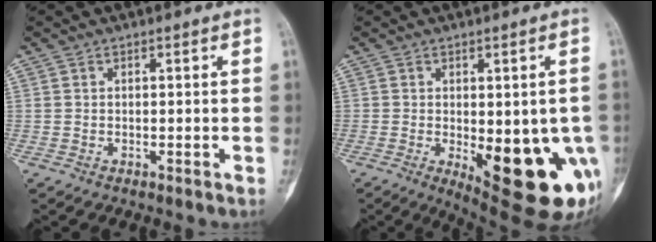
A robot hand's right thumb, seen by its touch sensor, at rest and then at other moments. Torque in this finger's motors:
{"motor_torque": [-0.24, 1.07, 0.40, -0.19, 0.33]}